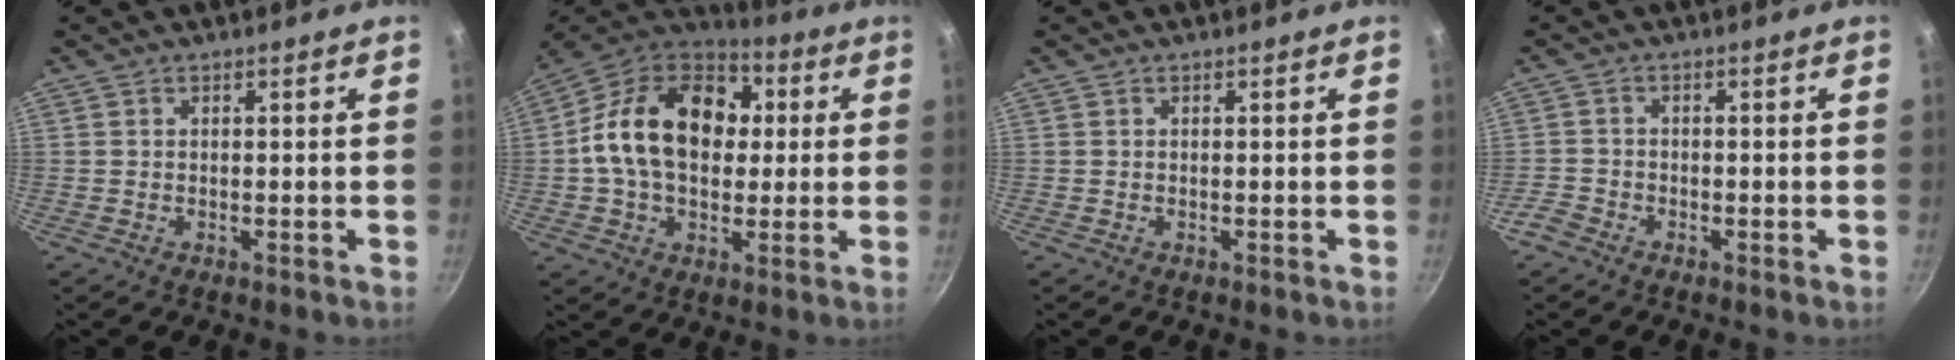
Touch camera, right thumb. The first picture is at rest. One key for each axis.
{"total": 21.1, "fx": 2.3, "fy": 15.1, "fz": 14.6, "tx": -0.220, "ty": 0.030, "tz": 0.022}
{"total": 0.0}
{"total": 2.7, "fx": -2.0, "fy": 1.6, "fz": 0.8, "tx": -0.022, "ty": 0.013, "tz": -0.044}